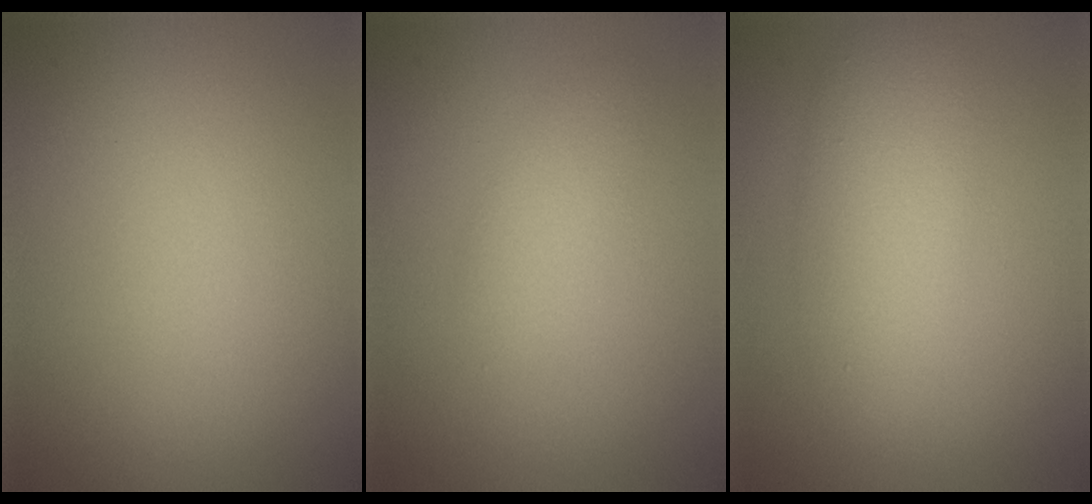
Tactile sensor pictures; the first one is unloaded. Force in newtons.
{"total": 1.8, "press": 1.8, "slide": 0.1}
{"total": 4.4, "press": 4.4, "slide": 0.3}